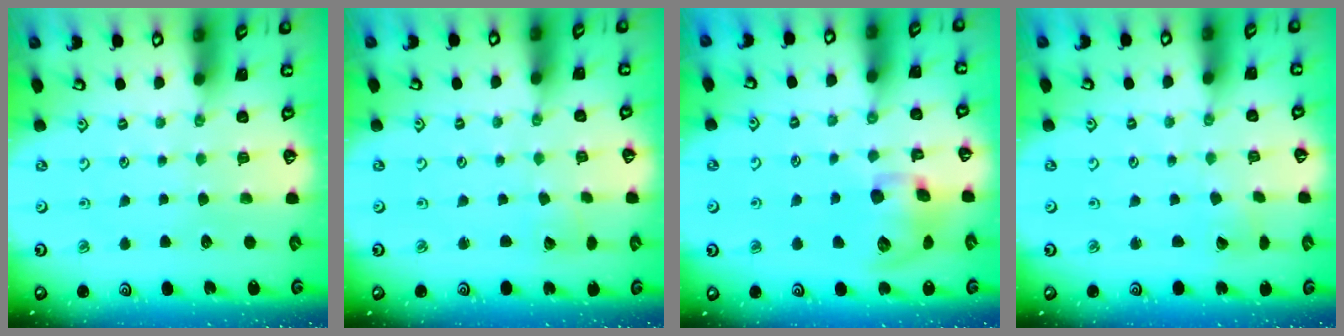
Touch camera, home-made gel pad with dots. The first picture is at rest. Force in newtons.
{"total": 2.3, "press": 2.3, "slide": 0.1}
{"total": 11.7, "press": 11.5, "slide": 1.8}
{"total": 2.7, "press": 2.7, "slide": 0.3}